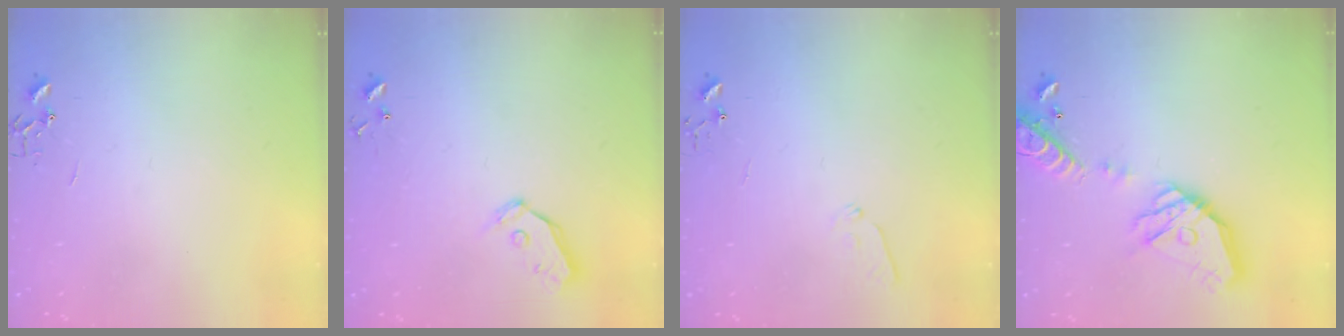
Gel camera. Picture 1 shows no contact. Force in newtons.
{"total": 6.3, "press": 6.3, "slide": 0.7}
{"total": 5.6, "press": 5.6, "slide": 0.6}
{"total": 18.9, "press": 18.8, "slide": 2.4}